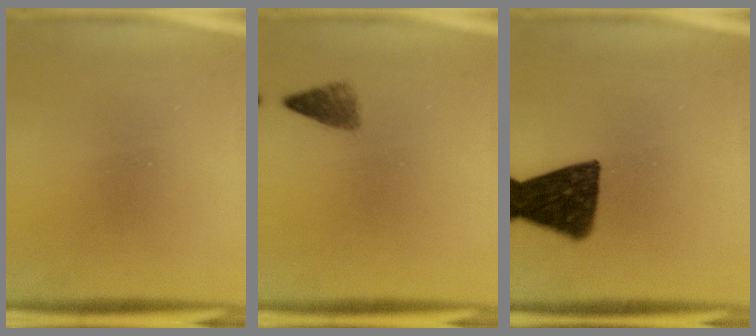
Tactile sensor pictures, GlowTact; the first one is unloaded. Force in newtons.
{"total": 2.2}
{"total": 12.5}